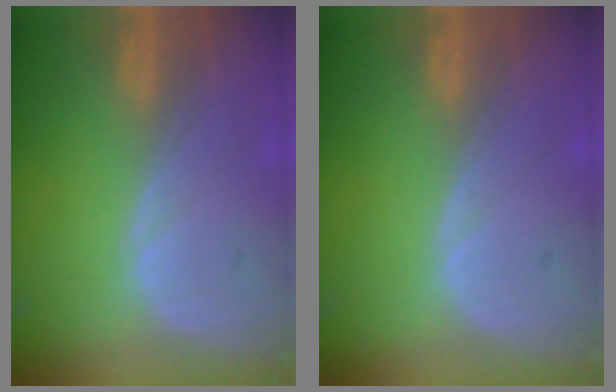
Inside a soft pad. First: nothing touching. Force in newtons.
{"total": 0.0}